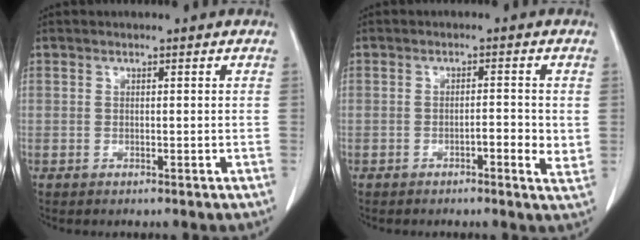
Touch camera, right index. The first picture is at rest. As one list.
[{"total": 3.6, "force": [-0.6, 0.9, 3.4], "torque": [-0.047, 0.000, -0.008]}]